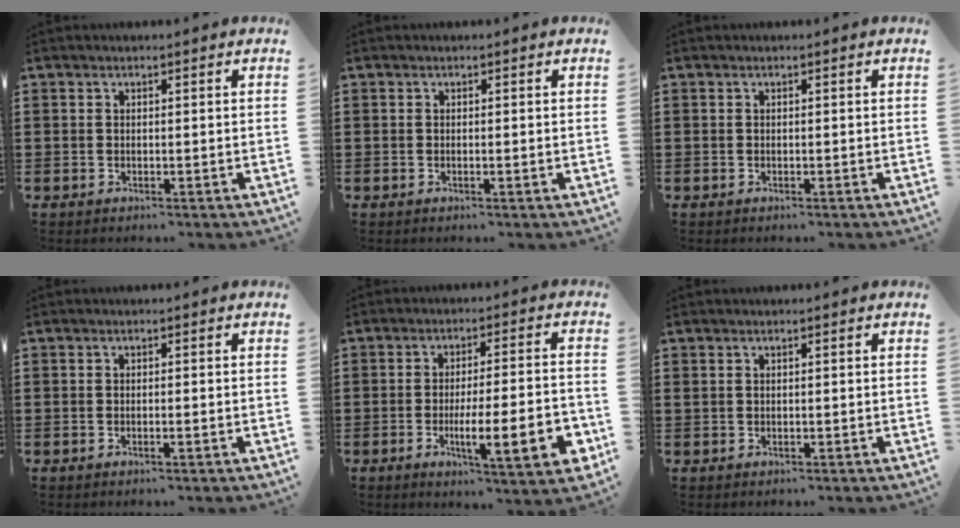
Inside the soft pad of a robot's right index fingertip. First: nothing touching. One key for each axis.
{"total": 0.0}
{"total": 0.0}
{"total": 0.6, "fx": -0.3, "fy": 0.0, "fz": 0.5, "tx": -0.010, "ty": -0.002, "tz": -0.005}
{"total": 11.4, "fx": -3.7, "fy": 2.4, "fz": 10.5, "tx": -0.160, "ty": -0.006, "tz": -0.062}
{"total": 0.0}